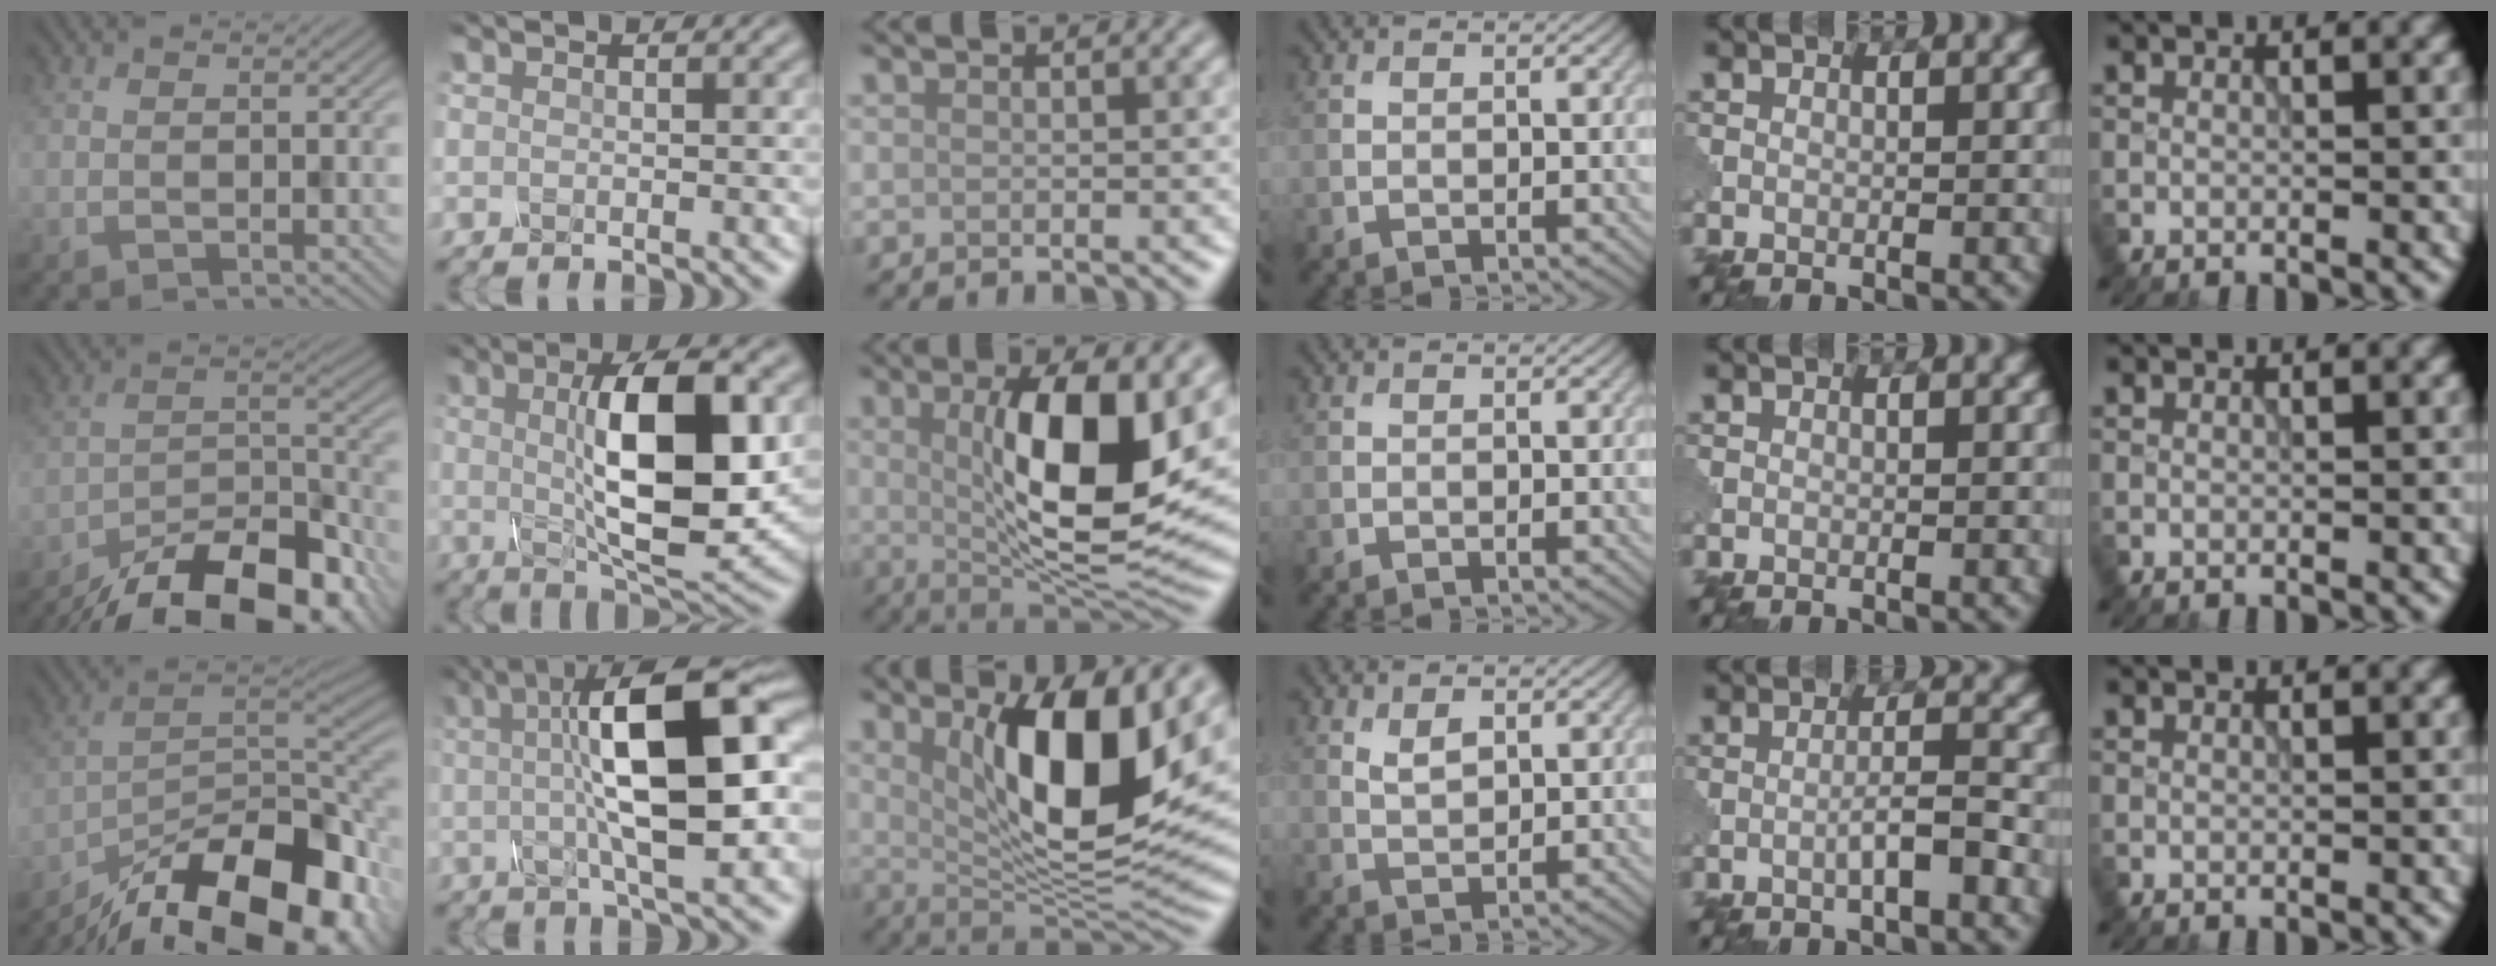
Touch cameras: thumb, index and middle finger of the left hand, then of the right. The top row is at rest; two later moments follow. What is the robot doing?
{"motion": "assemble", "object": "glue stick"}